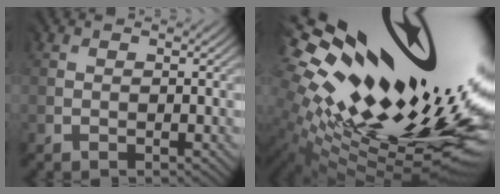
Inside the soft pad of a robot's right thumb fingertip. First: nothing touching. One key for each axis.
{"total": 18.5, "fx": 3.3, "fy": 7.6, "fz": 16.5, "tx": -0.286, "ty": -0.005, "tz": 0.078}